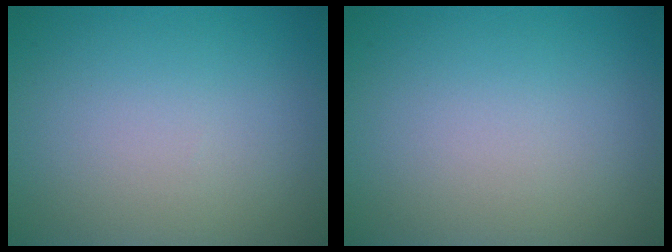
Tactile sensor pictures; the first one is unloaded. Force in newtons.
{"total": 0.0}